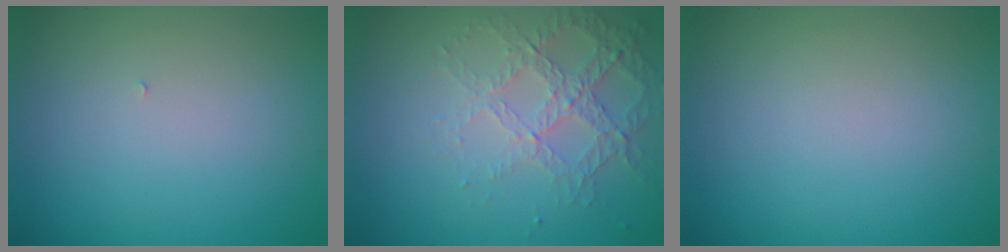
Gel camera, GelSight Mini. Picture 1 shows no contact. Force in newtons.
{"total": 4.2, "press": 2.9, "slide": 3.1}
{"total": 0.0}